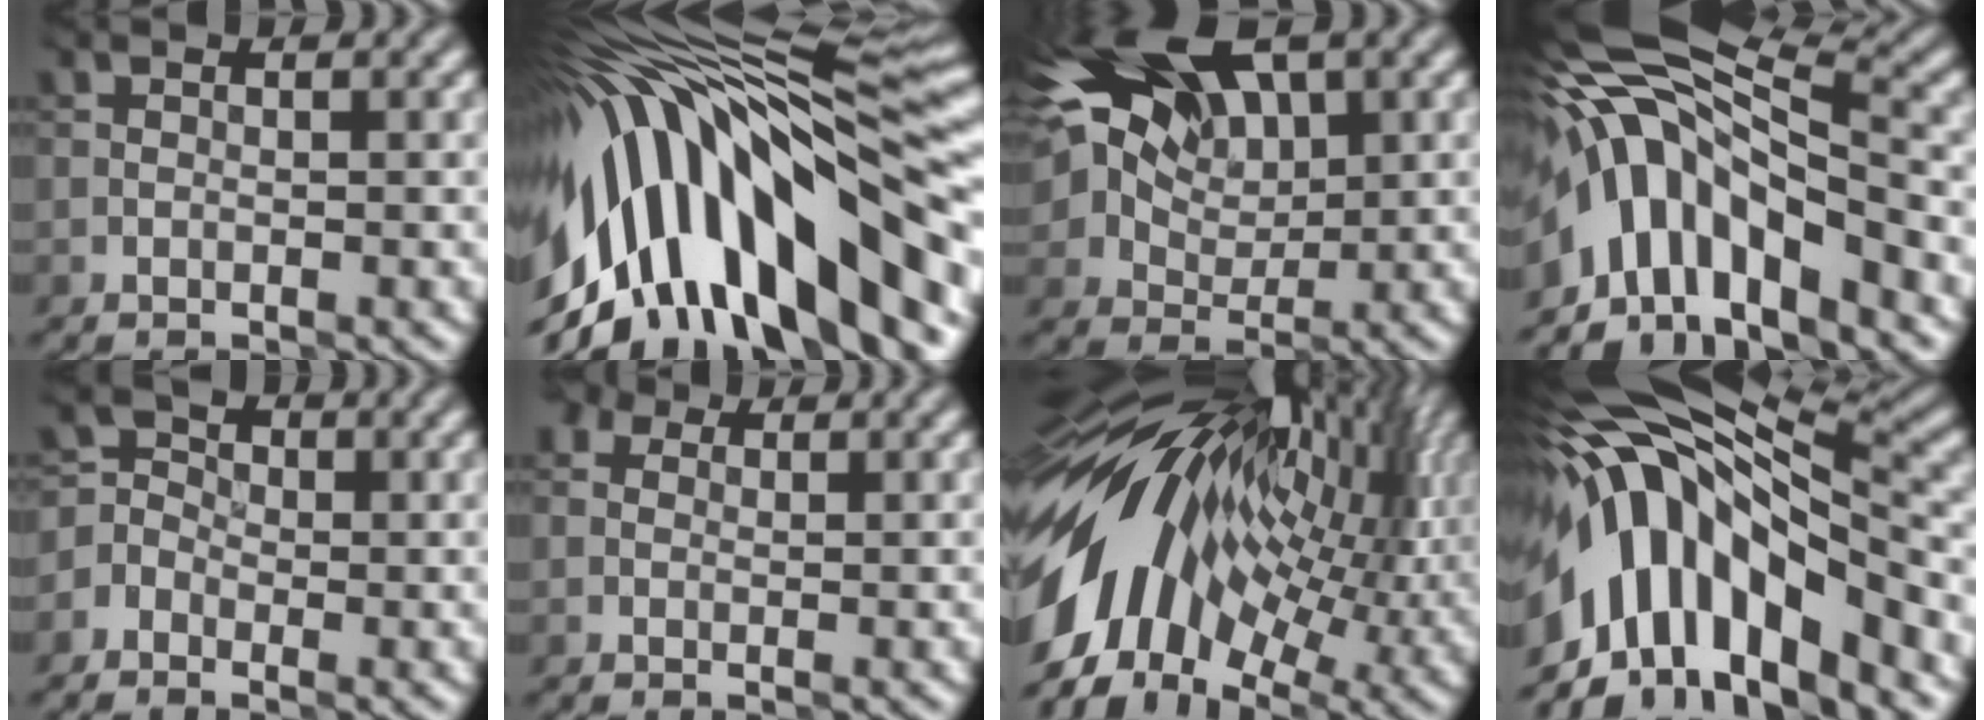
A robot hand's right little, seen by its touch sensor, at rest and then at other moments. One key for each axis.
{"total": 15.4, "fx": -2.7, "fy": 6.8, "fz": 13.5, "tx": -0.227, "ty": 0.015, "tz": -0.027}
{"total": 14.0, "fx": 5.3, "fy": 8.4, "fz": 9.8, "tx": -0.188, "ty": 0.027, "tz": 0.091}
{"total": 11.6, "fx": -3.6, "fy": 4.7, "fz": 10.0, "tx": -0.166, "ty": 0.009, "tz": -0.052}
{"total": 1.6, "fx": -0.6, "fy": 1.5, "fz": 0.3, "tx": -0.004, "ty": 0.007, "tz": -0.017}
{"total": 1.5, "fx": 0.6, "fy": 1.2, "fz": 0.6, "tx": 0.003, "ty": 0.006, "tz": -0.008}
{"total": 16.9, "fx": 0.2, "fy": 8.3, "fz": 14.7, "tx": -0.245, "ty": 0.017, "tz": -0.014}
{"total": 12.8, "fx": -3.3, "fy": 6.3, "fz": 10.7, "tx": -0.172, "ty": 0.009, "tz": -0.048}